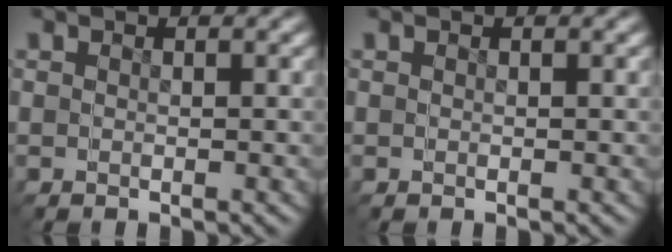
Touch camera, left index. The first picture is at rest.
{"total": 0.0}